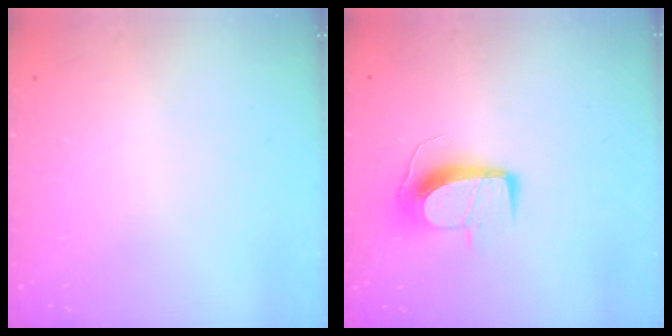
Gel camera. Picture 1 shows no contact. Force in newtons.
{"total": 10.6, "press": 10.6, "slide": 0.1}